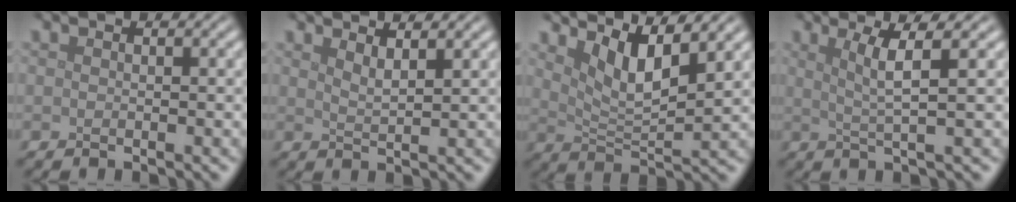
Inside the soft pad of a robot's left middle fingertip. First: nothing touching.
{"total": 1.9, "force": [1.5, 0.4, 1.0], "torque": [-0.007, 0.000, 0.023]}
{"total": 4.7, "force": [2.8, 1.2, 3.5], "torque": [-0.072, -0.009, 0.055]}
{"total": 3.2, "force": [1.2, 0.4, 3.0], "torque": [-0.051, 0.000, 0.024]}